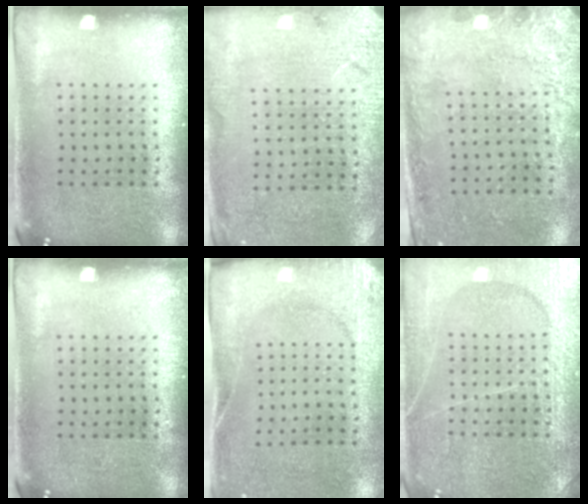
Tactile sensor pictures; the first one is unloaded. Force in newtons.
{"total": 2.7, "press": 2.6, "slide": 0.4}
{"total": 2.6, "press": 2.1, "slide": 1.5}
{"total": 0.0}
{"total": 2.7, "press": 2.0, "slide": 1.7}
{"total": 3.7, "press": 3.7, "slide": 0.4}